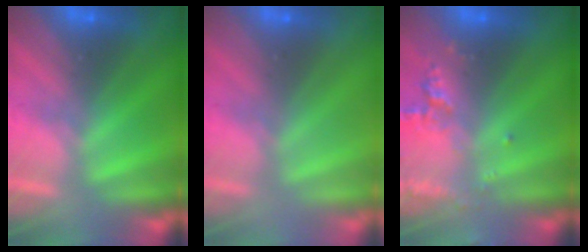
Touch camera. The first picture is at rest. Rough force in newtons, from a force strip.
{"total": 2.9}
{"total": 2.4}